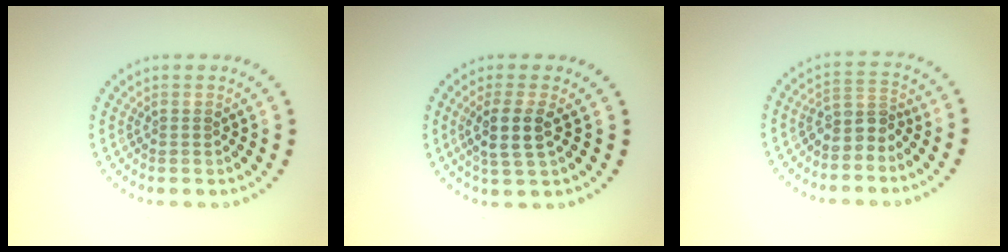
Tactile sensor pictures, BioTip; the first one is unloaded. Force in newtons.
{"total": 2.9, "press": 2.5, "slide": 1.4}
{"total": 2.5, "press": 1.9, "slide": 1.7}